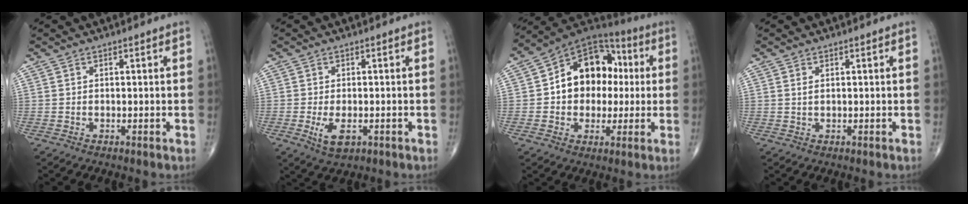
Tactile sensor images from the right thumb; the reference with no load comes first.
{"total": 4.7, "force": [-1.5, 2.4, 3.8], "torque": [-0.068, -0.007, -0.019]}
{"total": 16.4, "force": [1.3, 12.3, 10.8], "torque": [-0.109, 0.031, 0.011]}
{"total": 0.9, "force": [0.3, 0.4, 0.7], "torque": [-0.016, 0.002, 0.010]}